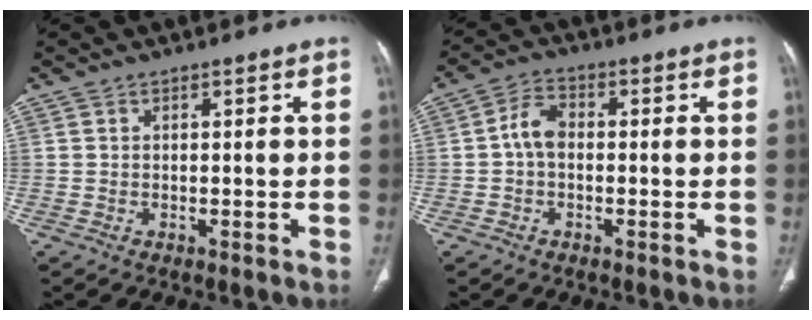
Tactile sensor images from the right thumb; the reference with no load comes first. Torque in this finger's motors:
{"motor_torque": [0.32, 1.59, 0.46, -0.28, 0.05]}